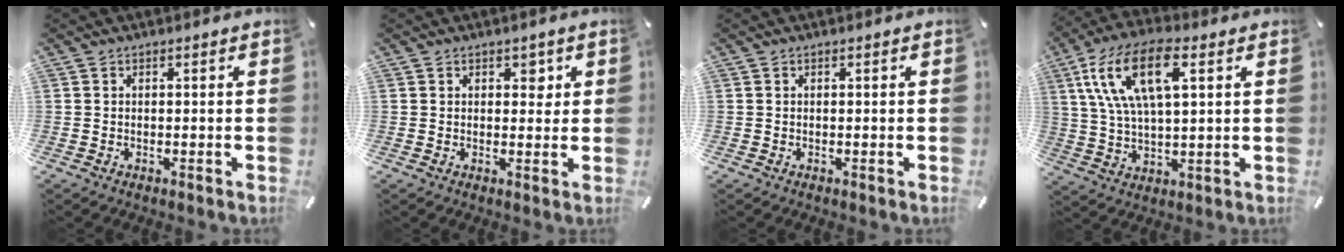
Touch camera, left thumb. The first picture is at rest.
{"total": 2.7, "force": [1.1, 1.9, 1.5], "torque": [-0.002, -0.008, 0.010]}
{"total": 0.0}
{"total": 15.1, "force": [6.1, 6.4, 12.2], "torque": [-0.268, 0.005, 0.105]}